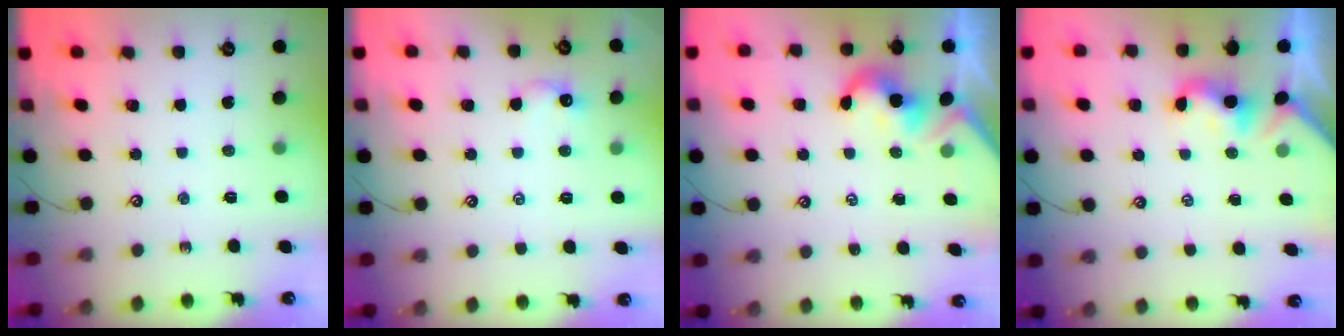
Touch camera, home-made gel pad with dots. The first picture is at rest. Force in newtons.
{"total": 0.8, "press": 0.6, "slide": 0.5}
{"total": 2.1, "press": 2.0, "slide": 0.5}
{"total": 1.9, "press": 1.8, "slide": 0.5}